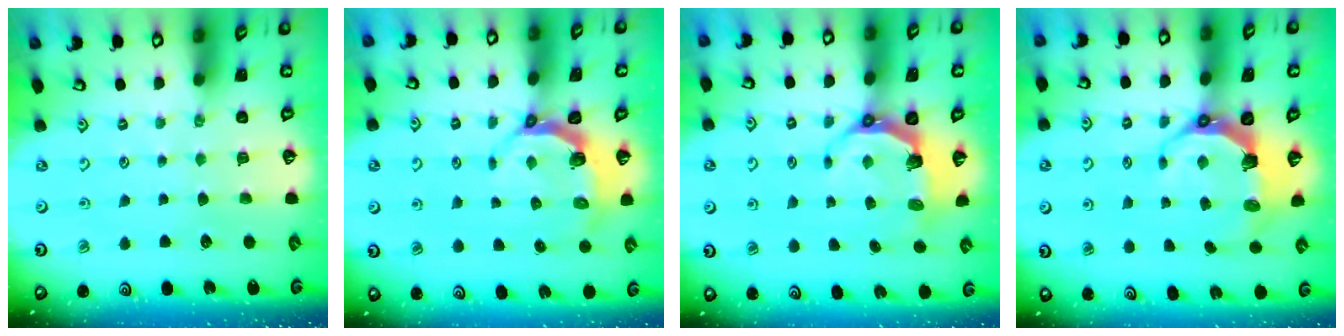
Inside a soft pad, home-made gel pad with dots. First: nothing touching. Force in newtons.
{"total": 4.5, "press": 3.2, "slide": 3.2}
{"total": 6.2, "press": 4.7, "slide": 4.1}
{"total": 8.2, "press": 6.4, "slide": 5.2}